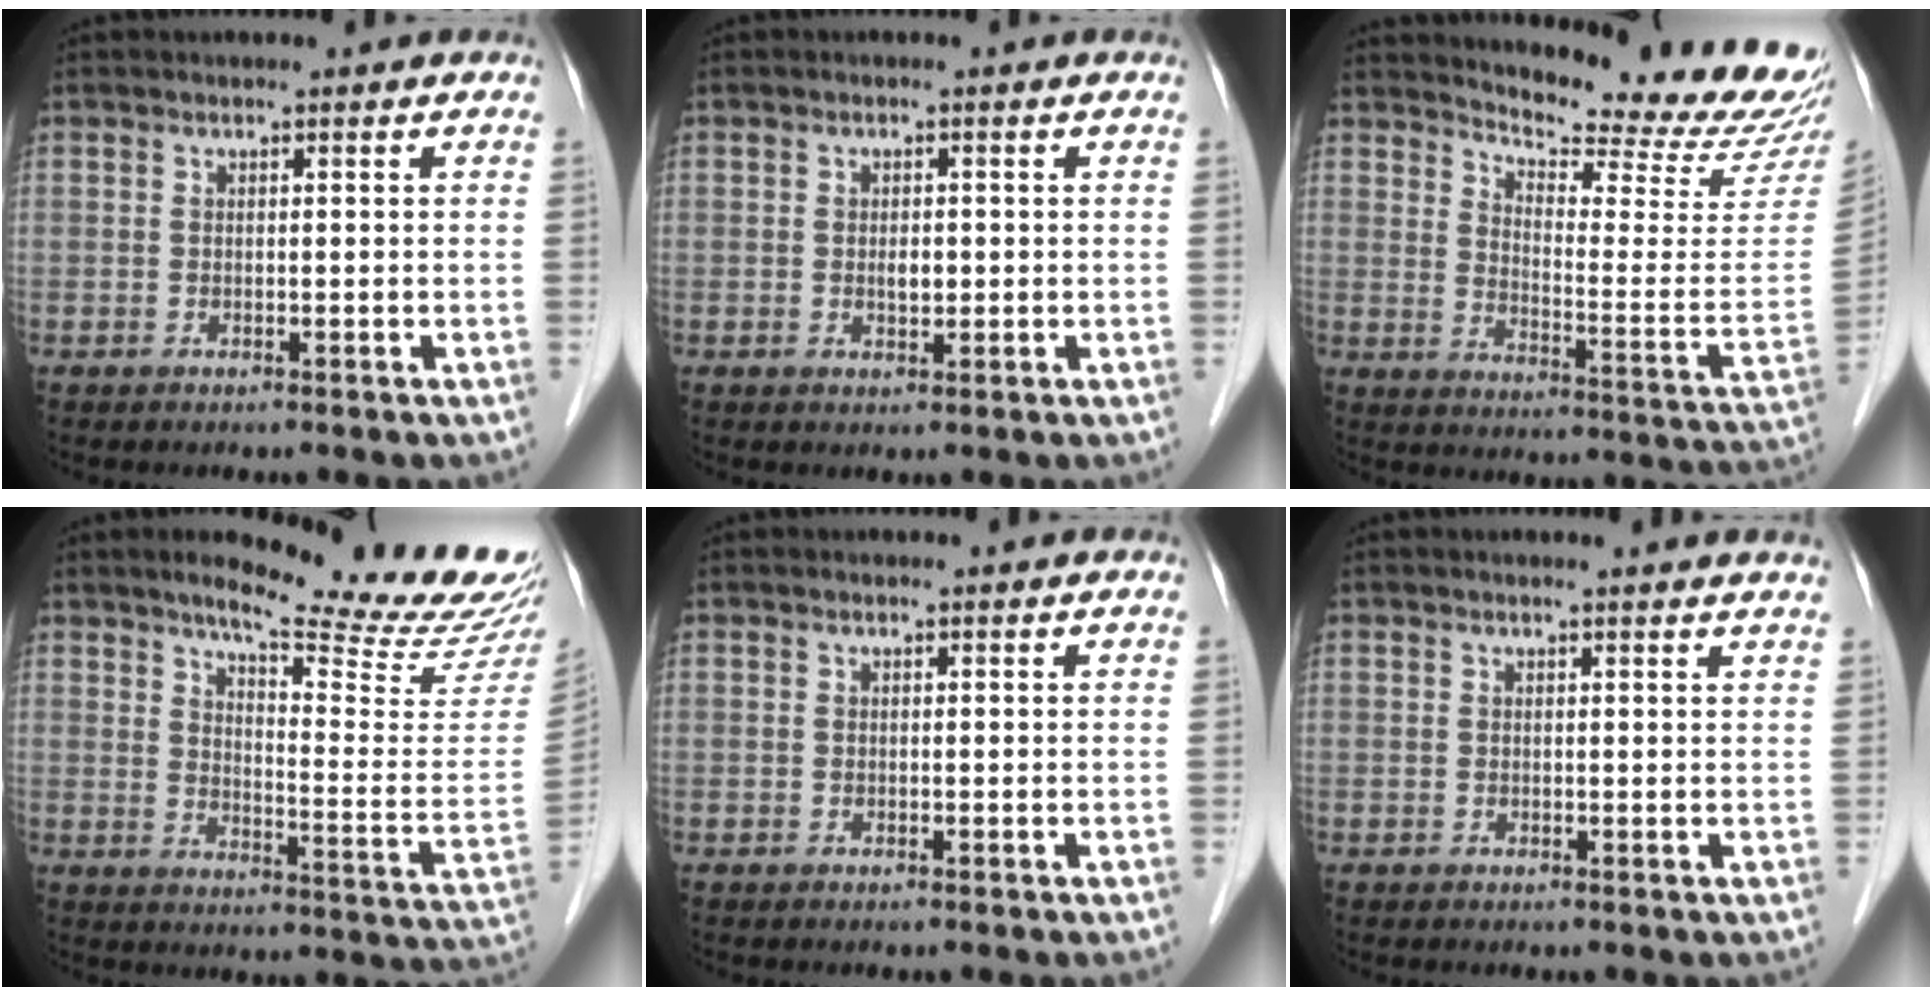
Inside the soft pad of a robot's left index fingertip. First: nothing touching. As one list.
[{"total": 1.8, "force": [-0.1, 1.0, 1.5], "torque": [-0.027, -0.001, 0.000]}, {"total": 19.2, "force": [18.4, 1.1, 5.5], "torque": [-0.082, -0.115, 0.221]}, {"total": 21.0, "force": [18.5, 0.9, 9.9], "torque": [-0.134, -0.084, 0.225]}, {"total": 0.0}, {"total": 3.8, "force": [3.6, -0.1, 1.1], "torque": [-0.018, 0.003, 0.028]}]